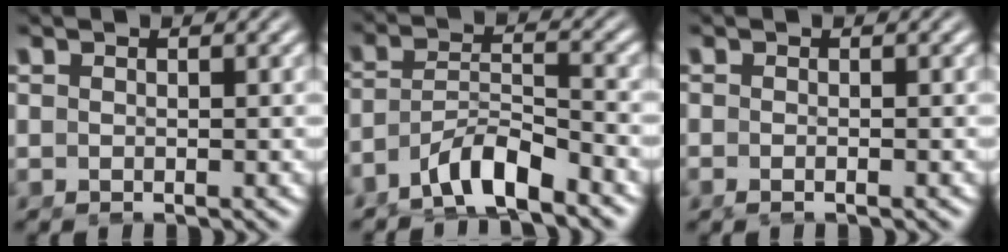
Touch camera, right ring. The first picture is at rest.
{"total": 4.8, "force": [-3.5, 1.9, 2.7], "torque": [-0.052, -0.021, -0.051]}
{"total": 1.1, "force": [-0.8, 0.5, 0.5], "torque": [-0.017, -0.006, -0.014]}